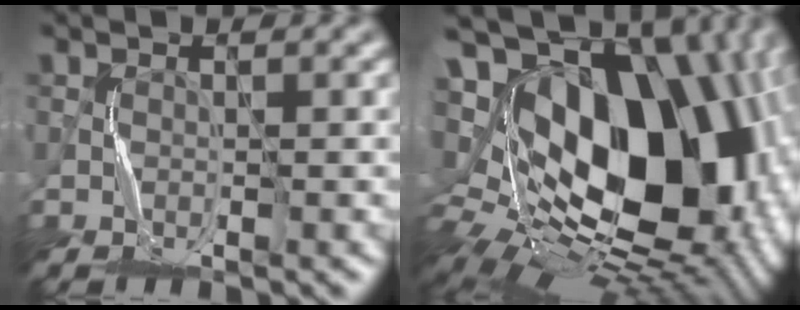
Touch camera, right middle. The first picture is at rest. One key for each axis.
{"total": 20.2, "fx": 3.1, "fy": 13.1, "fz": 15.1, "tx": -0.223, "ty": 0.025, "tz": 0.075}